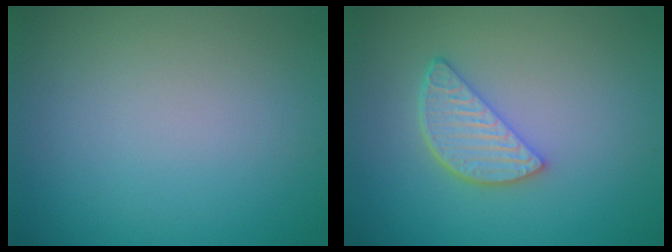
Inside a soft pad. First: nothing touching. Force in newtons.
{"total": 3.5, "press": 2.9, "slide": 2.0}